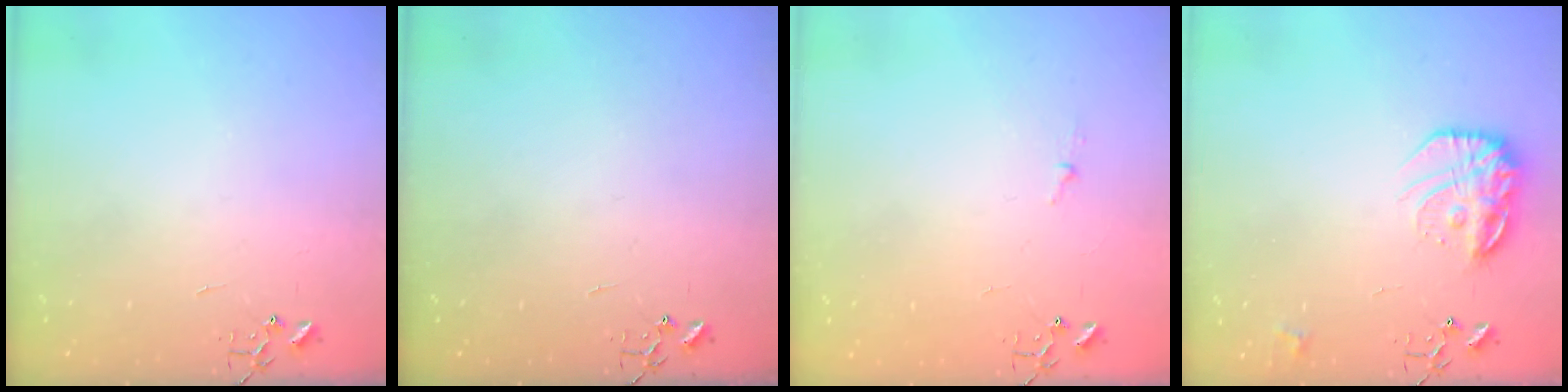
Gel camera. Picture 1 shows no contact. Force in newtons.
{"total": 0.0}
{"total": 3.1, "press": 3.1, "slide": 0.4}
{"total": 15.4, "press": 15.3, "slide": 1.0}